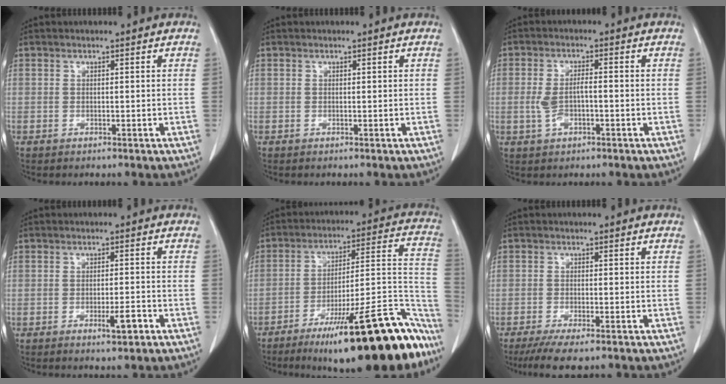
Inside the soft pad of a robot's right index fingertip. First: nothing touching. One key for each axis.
{"total": 0.0}
{"total": 4.3, "fx": -0.9, "fy": 1.8, "fz": 3.8, "tx": -0.083, "ty": 0.009, "tz": -0.013}
{"total": 3.2, "fx": -1.6, "fy": 0.4, "fz": 2.7, "tx": -0.042, "ty": -0.002, "tz": -0.023}
{"total": 27.1, "fx": -18.8, "fy": 4.9, "fz": 18.8, "tx": -0.170, "ty": 0.031, "tz": -0.278}
{"total": 5.7, "fx": -4.2, "fy": 0.7, "fz": 3.8, "tx": -0.063, "ty": -0.015, "tz": -0.067}